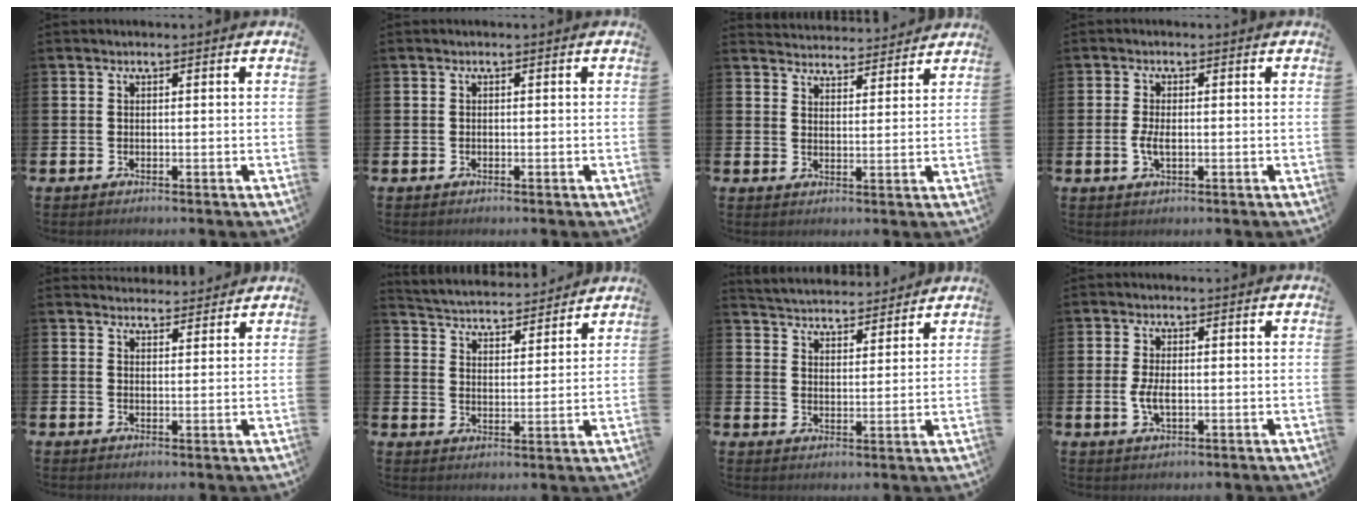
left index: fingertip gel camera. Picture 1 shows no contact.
{"total": 0.0}
{"total": 4.1, "force": [4.0, 0.7, -0.3], "torque": [-0.003, -0.027, 0.071]}
{"total": 2.5, "force": [-0.3, 1.1, 2.2], "torque": [-0.038, 0.000, -0.008]}
{"total": 2.9, "force": [2.8, 0.7, -0.2], "torque": [0.008, -0.017, 0.049]}
{"total": 4.6, "force": [4.5, 0.8, -0.1], "torque": [-0.025, -0.037, 0.078]}
{"total": 4.7, "force": [4.7, 0.8, -0.2], "torque": [-0.019, -0.030, 0.084]}
{"total": 3.0, "force": [-0.3, 1.4, 2.6], "torque": [-0.054, 0.000, -0.009]}